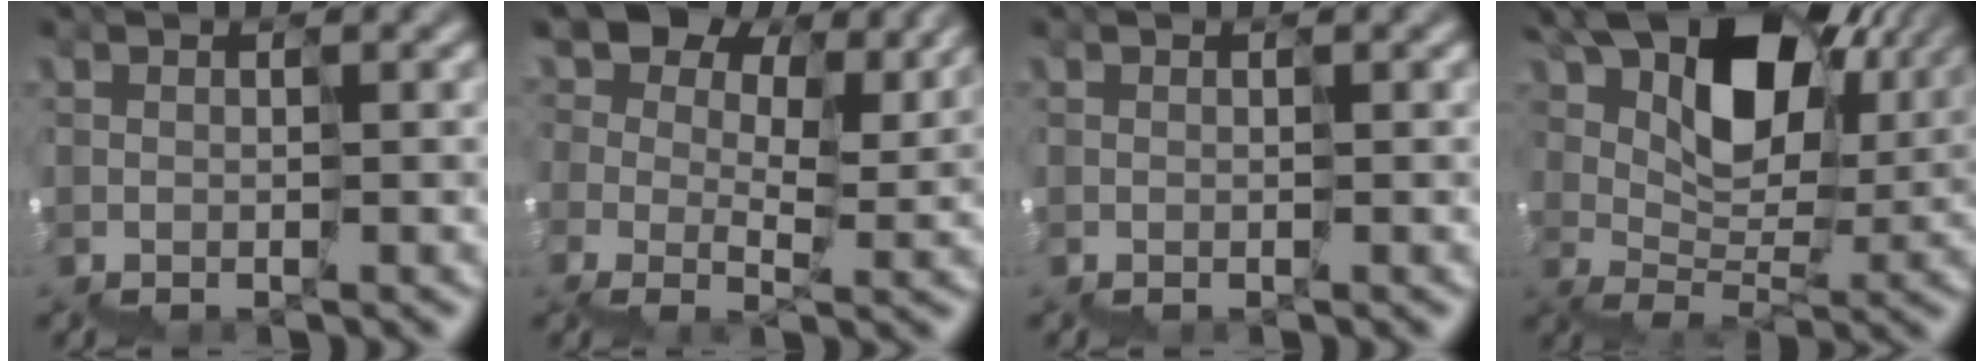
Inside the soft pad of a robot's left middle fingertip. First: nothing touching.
{"total": 9.2, "force": [5.8, 5.4, 4.7], "torque": [-0.068, 0.026, 0.083]}
{"total": 0.0}
{"total": 9.7, "force": [5.8, 5.3, 5.7], "torque": [-0.099, 0.022, 0.098]}